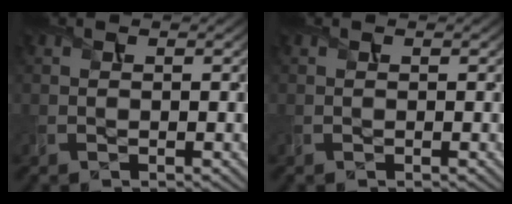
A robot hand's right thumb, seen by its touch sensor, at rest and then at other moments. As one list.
[{"total": 0.0}]